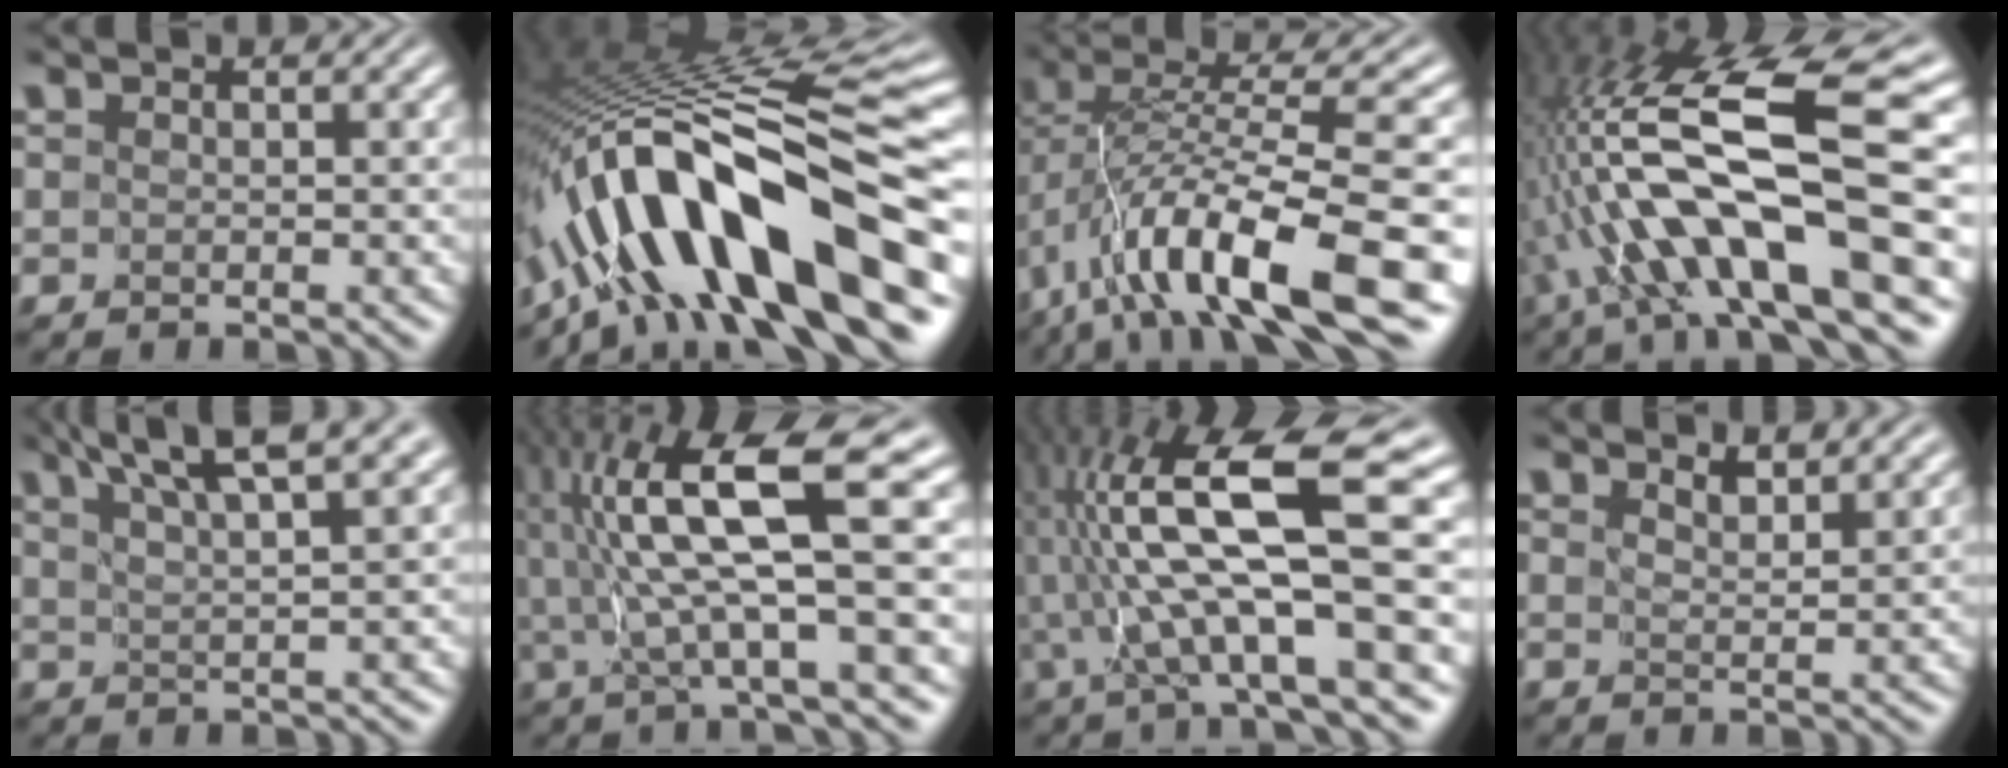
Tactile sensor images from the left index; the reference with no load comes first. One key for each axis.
{"total": 15.7, "fx": -6.4, "fy": 4.9, "fz": 13.4, "tx": -0.209, "ty": 0.036, "tz": -0.110}
{"total": 11.9, "fx": -4.1, "fy": 3.7, "fz": 10.5, "tx": -0.193, "ty": 0.017, "tz": -0.067}
{"total": 14.2, "fx": -3.3, "fy": 2.9, "fz": 13.5, "tx": -0.249, "ty": 0.032, "tz": -0.049}
{"total": 6.1, "fx": 4.4, "fy": 0.6, "fz": 4.2, "tx": -0.059, "ty": 0.019, "tz": 0.070}
{"total": 10.8, "fx": 2.4, "fy": 1.7, "fz": 10.4, "tx": -0.179, "ty": 0.014, "tz": 0.051}
{"total": 12.7, "fx": 1.1, "fy": 2.1, "fz": 12.5, "tx": -0.221, "ty": 0.020, "tz": 0.027}
{"total": 2.1, "fx": 1.9, "fy": 0.0, "fz": 0.7, "tx": -0.012, "ty": -0.007, "tz": 0.036}